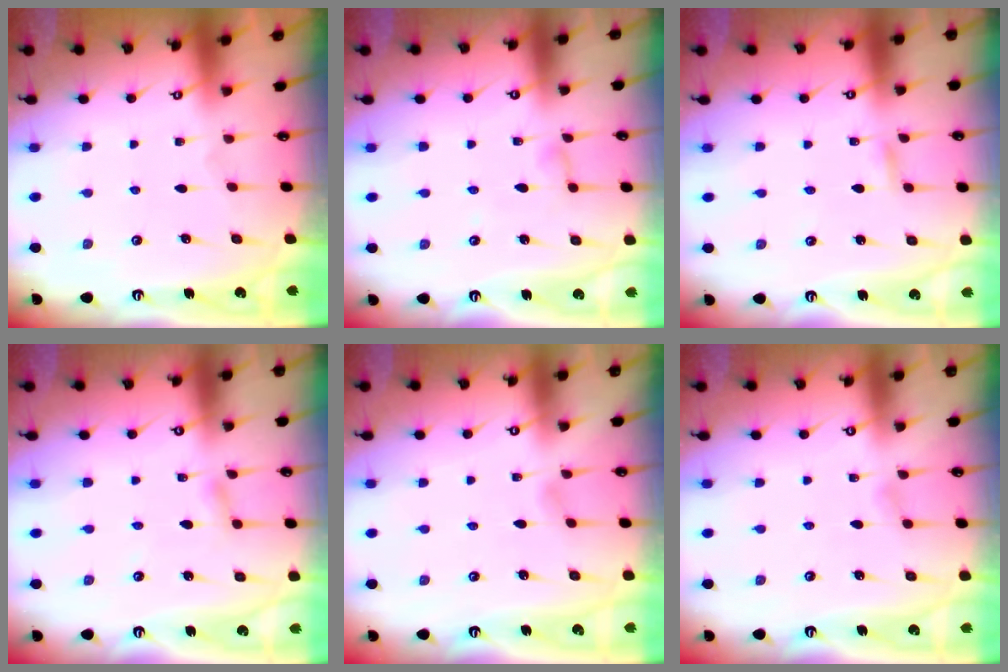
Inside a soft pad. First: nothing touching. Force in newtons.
{"total": 3.5, "press": 3.5, "slide": 0.3}
{"total": 1.4, "press": 1.4, "slide": 0.0}
{"total": 3.5, "press": 3.5, "slide": 0.3}
{"total": 2.2, "press": 2.2, "slide": 0.3}
{"total": 3.9, "press": 3.9, "slide": 0.5}